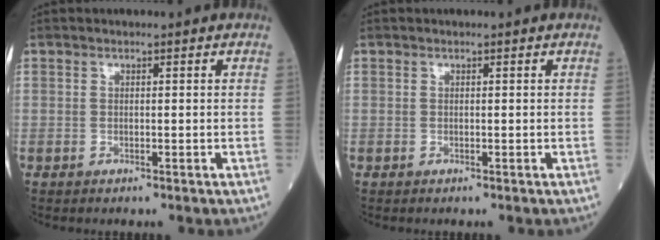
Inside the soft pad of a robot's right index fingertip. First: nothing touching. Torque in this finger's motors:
{"motor_torque": [0.00, 0.00, 0.00, -0.01]}